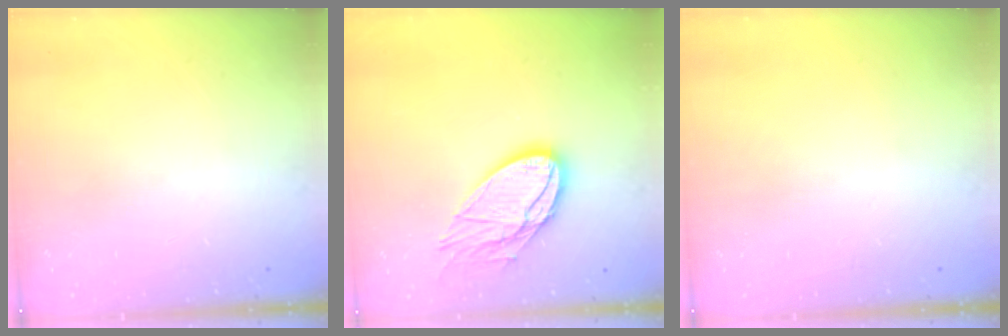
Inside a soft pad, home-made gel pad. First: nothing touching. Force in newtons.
{"total": 14.0, "press": 13.9, "slide": 1.2}
{"total": 0.0}